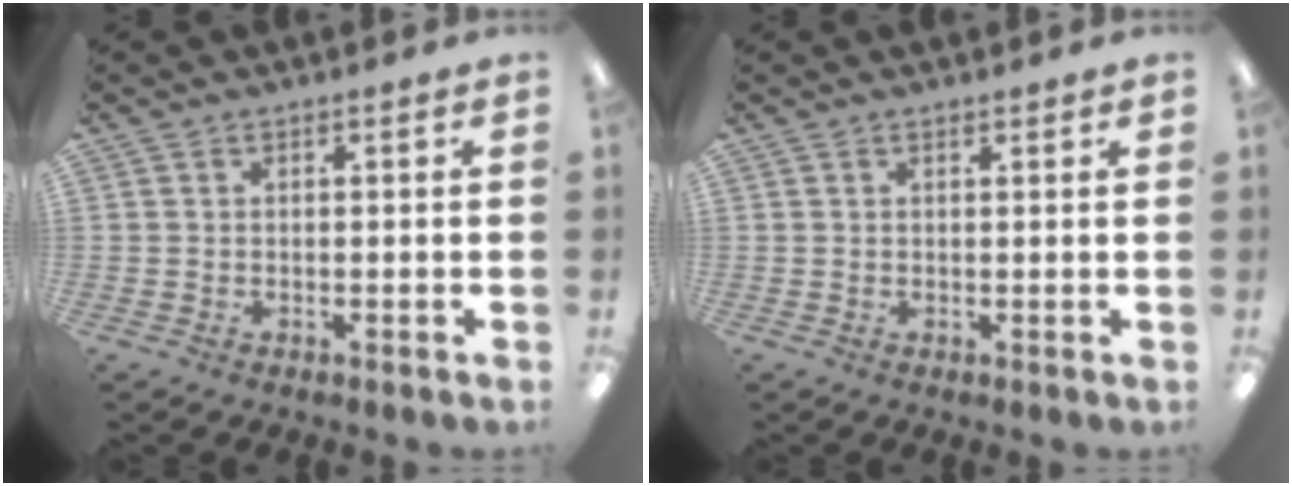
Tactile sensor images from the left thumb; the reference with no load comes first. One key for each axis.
{"total": 0.8, "fx": 0.8, "fy": 0.1, "fz": 0.2, "tx": 0.002, "ty": -0.004, "tz": 0.013}